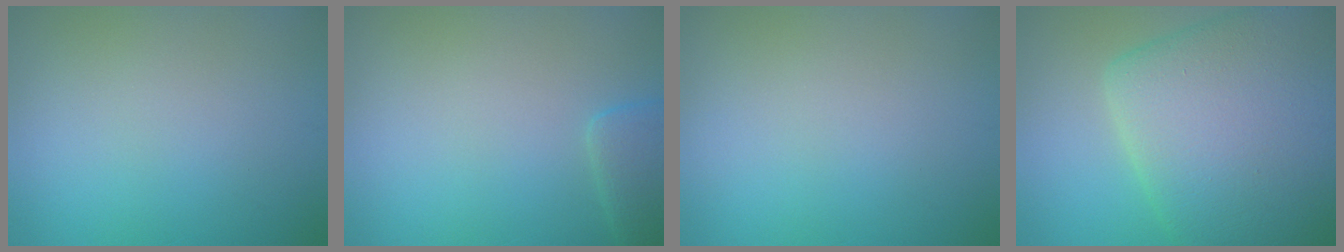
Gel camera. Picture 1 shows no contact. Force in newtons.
{"total": 2.3, "press": 2.3, "slide": 0.2}
{"total": 0.0}
{"total": 13.0, "press": 13.0, "slide": 0.5}